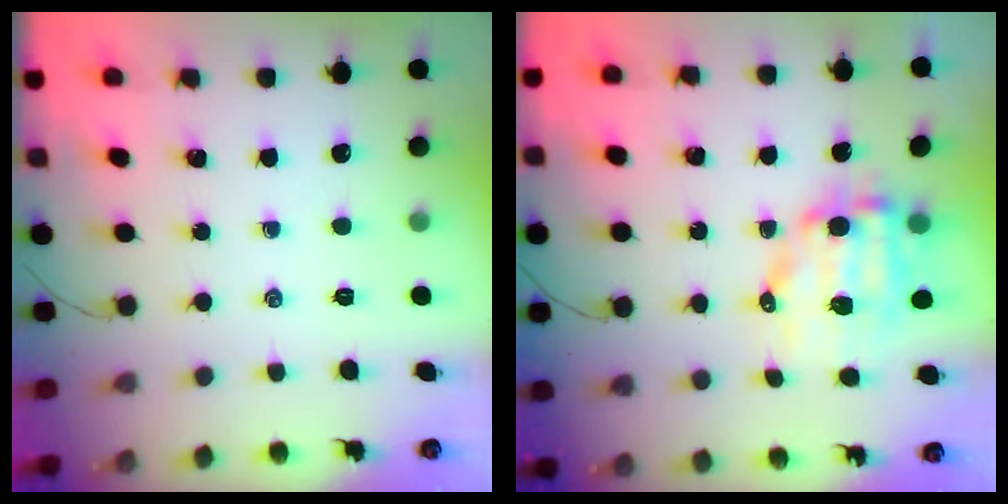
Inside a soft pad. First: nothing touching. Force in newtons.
{"total": 10.3, "press": 10.1, "slide": 2.3}